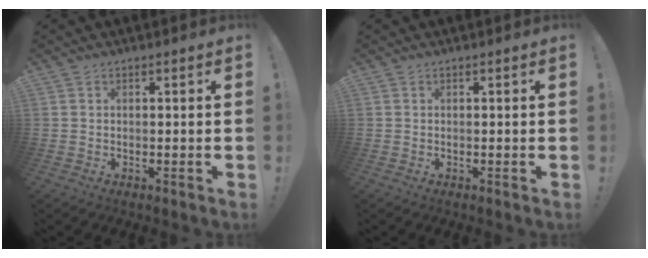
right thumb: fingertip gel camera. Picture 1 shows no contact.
{"total": 0.0}